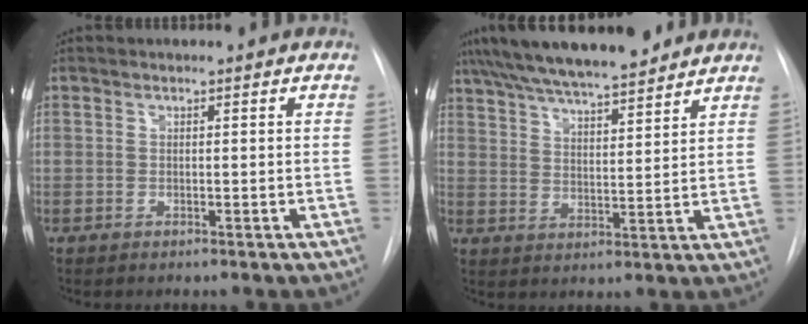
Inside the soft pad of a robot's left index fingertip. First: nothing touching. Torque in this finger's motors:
{"motor_torque": [0.39, -0.71, 1.05, 0.21]}